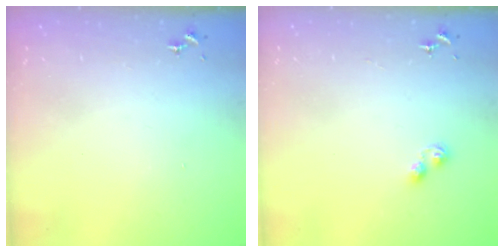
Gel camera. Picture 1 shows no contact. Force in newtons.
{"total": 3.9, "press": 3.8, "slide": 0.6}